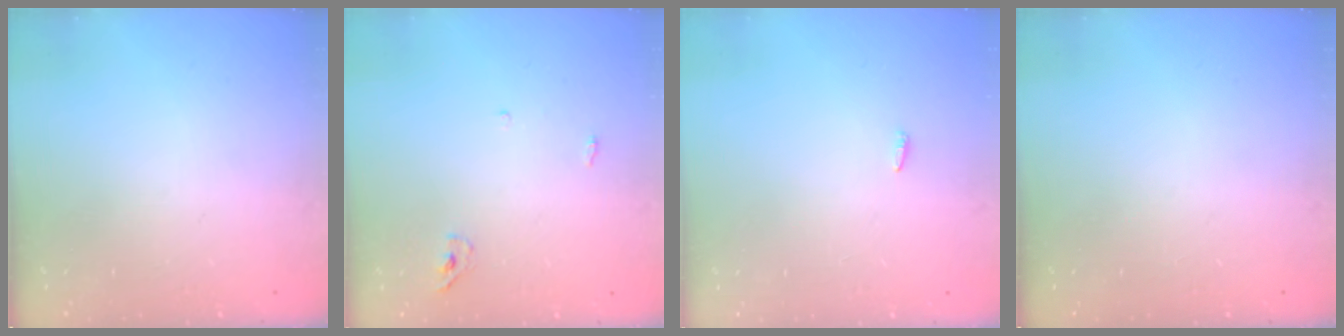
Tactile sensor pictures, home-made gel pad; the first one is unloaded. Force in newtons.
{"total": 3.3, "press": 3.3, "slide": 0.7}
{"total": 2.1, "press": 1.9, "slide": 0.7}
{"total": 0.0}